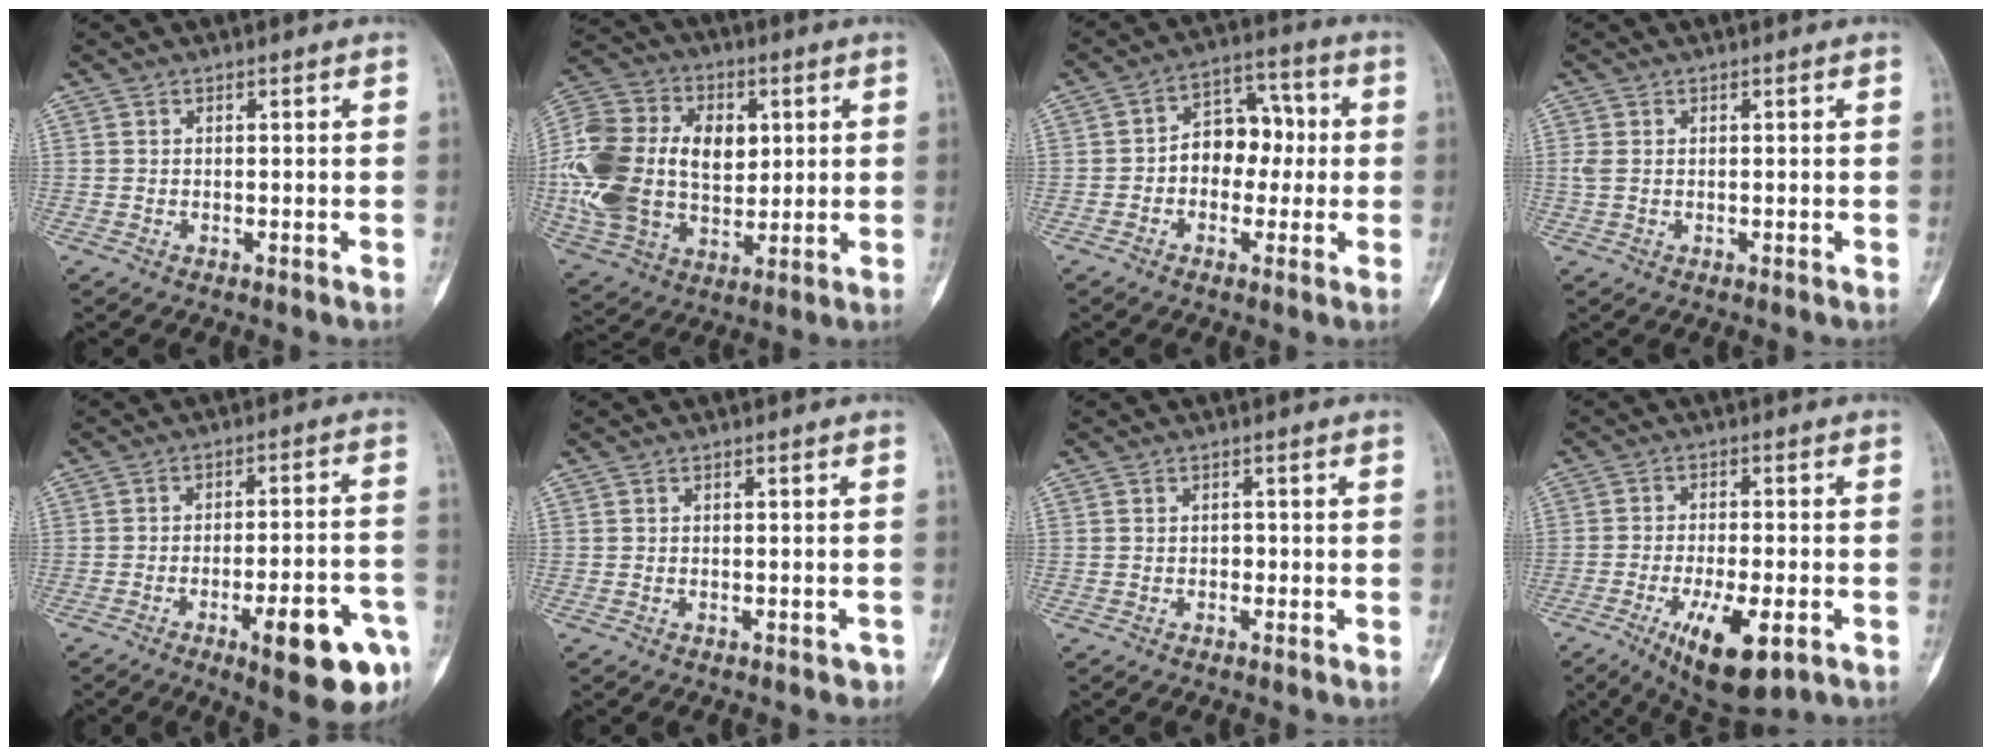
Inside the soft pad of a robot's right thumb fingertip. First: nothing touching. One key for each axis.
{"total": 24.3, "fx": 2.1, "fy": 16.4, "fz": 17.8, "tx": -0.358, "ty": 0.004, "tz": 0.046}
{"total": 9.6, "fx": -0.3, "fy": 6.9, "fz": 6.7, "tx": -0.057, "ty": 0.037, "tz": -0.016}
{"total": 1.6, "fx": 0.3, "fy": 1.0, "fz": 1.2, "tx": -0.039, "ty": 0.006, "tz": 0.009}
{"total": 14.6, "fx": -6.8, "fy": 3.7, "fz": 12.4, "tx": -0.150, "ty": 0.029, "tz": -0.084}
{"total": 1.2, "fx": -0.9, "fy": 0.7, "fz": 0.4, "tx": -0.002, "ty": 0.009, "tz": -0.009}
{"total": 1.0, "fx": -0.2, "fy": 0.8, "fz": 0.6, "tx": -0.006, "ty": 0.003, "tz": -0.004}
{"total": 12.4, "fx": -5.4, "fy": 4.4, "fz": 10.3, "tx": -0.169, "ty": 0.003, "tz": -0.077}